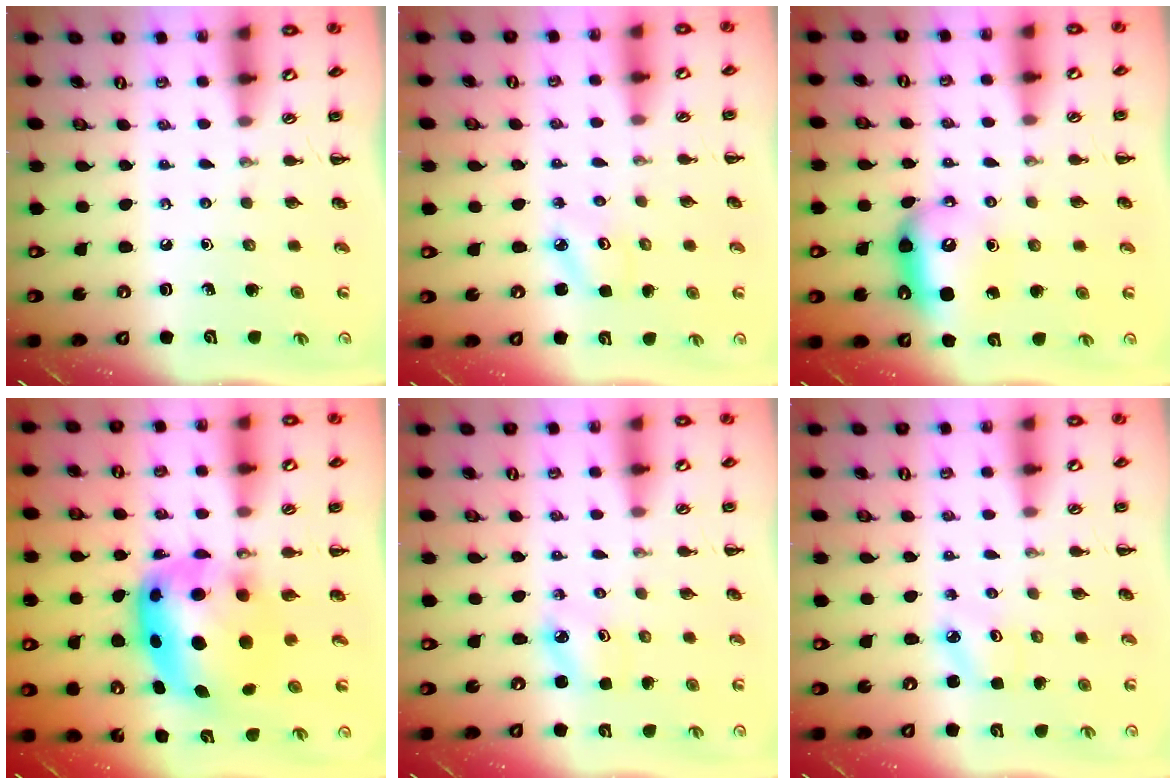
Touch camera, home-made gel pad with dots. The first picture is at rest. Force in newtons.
{"total": 2.9, "press": 2.8, "slide": 0.5}
{"total": 8.4, "press": 8.4, "slide": 0.9}
{"total": 10.5, "press": 10.2, "slide": 2.7}
{"total": 2.5, "press": 2.5, "slide": 0.4}
{"total": 2.3, "press": 2.2, "slide": 0.6}